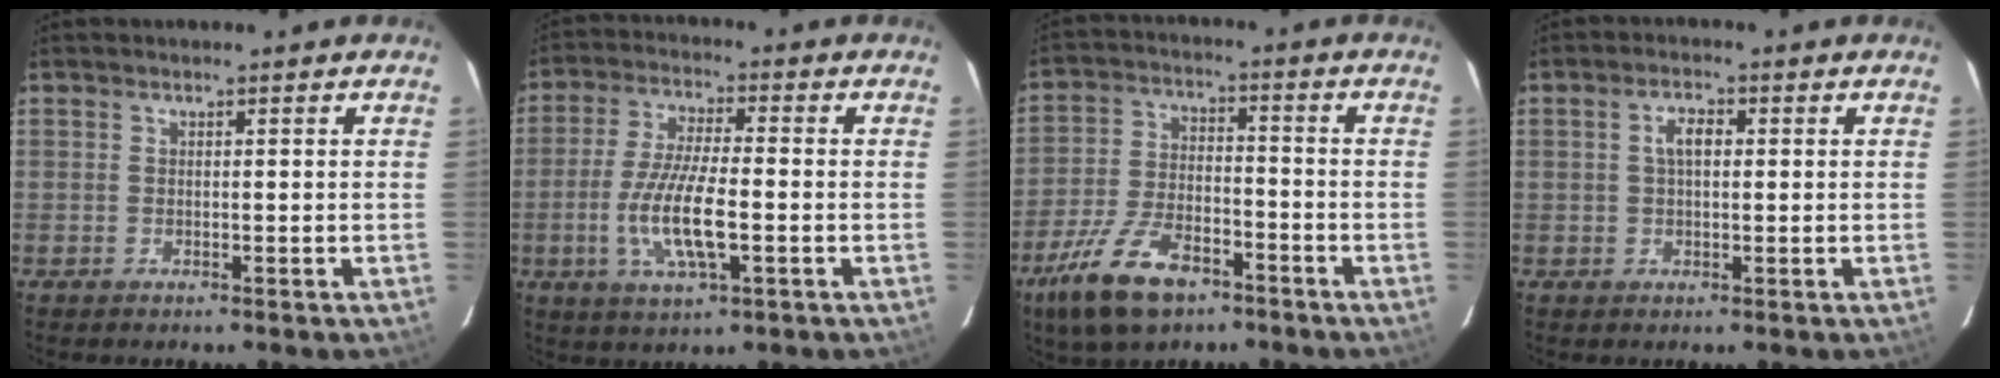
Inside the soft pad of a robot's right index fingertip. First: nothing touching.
{"total": 11.3, "force": [-2.9, 2.8, 10.6], "torque": [-0.215, -0.008, -0.055]}
{"total": 14.4, "force": [-9.1, 6.4, 9.2], "torque": [-0.207, -0.019, -0.164]}
{"total": 3.3, "force": [0.6, 1.7, 2.8], "torque": [-0.051, 0.011, 0.012]}